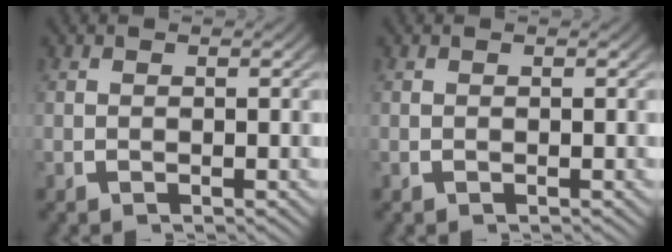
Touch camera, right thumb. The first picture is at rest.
{"total": 0.0}